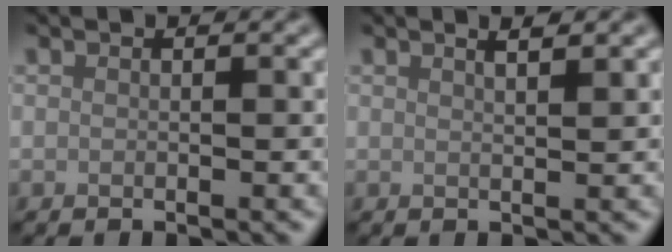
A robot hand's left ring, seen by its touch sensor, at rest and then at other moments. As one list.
[{"total": 2.2, "force": [1.4, 0.7, 1.5], "torque": [-0.005, 0.007, 0.001]}]